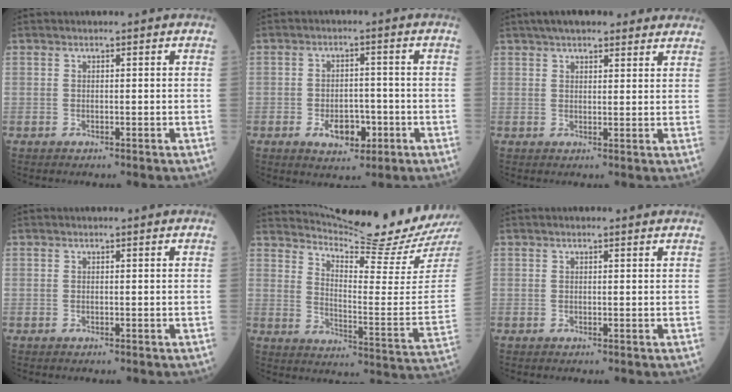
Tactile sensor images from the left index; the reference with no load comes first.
{"total": 5.5, "force": [-2.2, 3.2, 3.9], "torque": [-0.061, 0.001, -0.030]}
{"total": 11.3, "force": [9.3, 3.0, 5.6], "torque": [-0.068, 0.038, 0.125]}
{"total": 0.0}
{"total": 17.6, "force": [16.8, -2.4, 4.6], "torque": [-0.090, -0.115, 0.229]}
{"total": 1.1, "force": [0.9, 0.2, 0.6], "torque": [-0.012, 0.011, 0.010]}